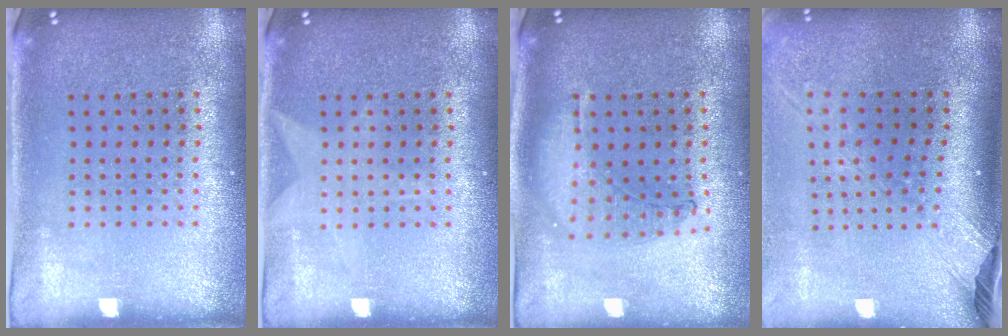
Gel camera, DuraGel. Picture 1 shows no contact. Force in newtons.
{"total": 0.9, "press": 0.9, "slide": 0.2}
{"total": 0.9, "press": 0.9, "slide": 0.3}
{"total": 2.6, "press": 1.9, "slide": 1.7}